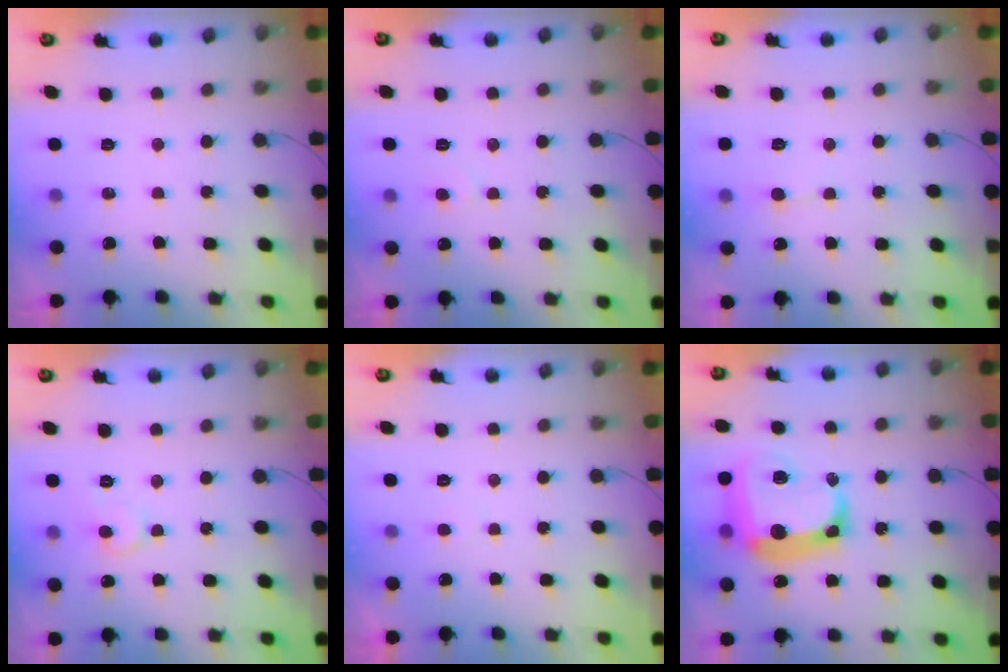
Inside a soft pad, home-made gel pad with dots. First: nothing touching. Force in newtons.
{"total": 2.4, "press": 2.4, "slide": 0.2}
{"total": 3.0, "press": 3.0, "slide": 0.3}
{"total": 6.5, "press": 6.5, "slide": 0.5}
{"total": 1.9, "press": 1.9, "slide": 0.3}
{"total": 18.5, "press": 18.2, "slide": 3.1}